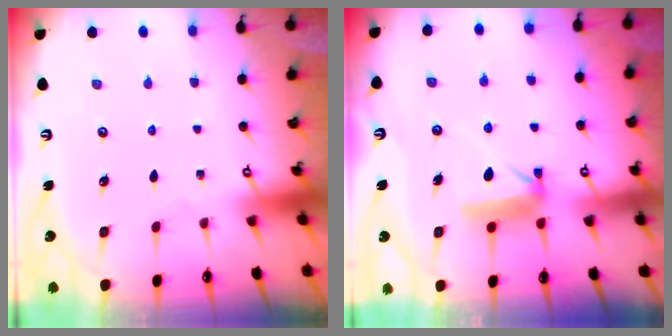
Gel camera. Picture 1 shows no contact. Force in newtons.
{"total": 8.4, "press": 8.4, "slide": 0.1}